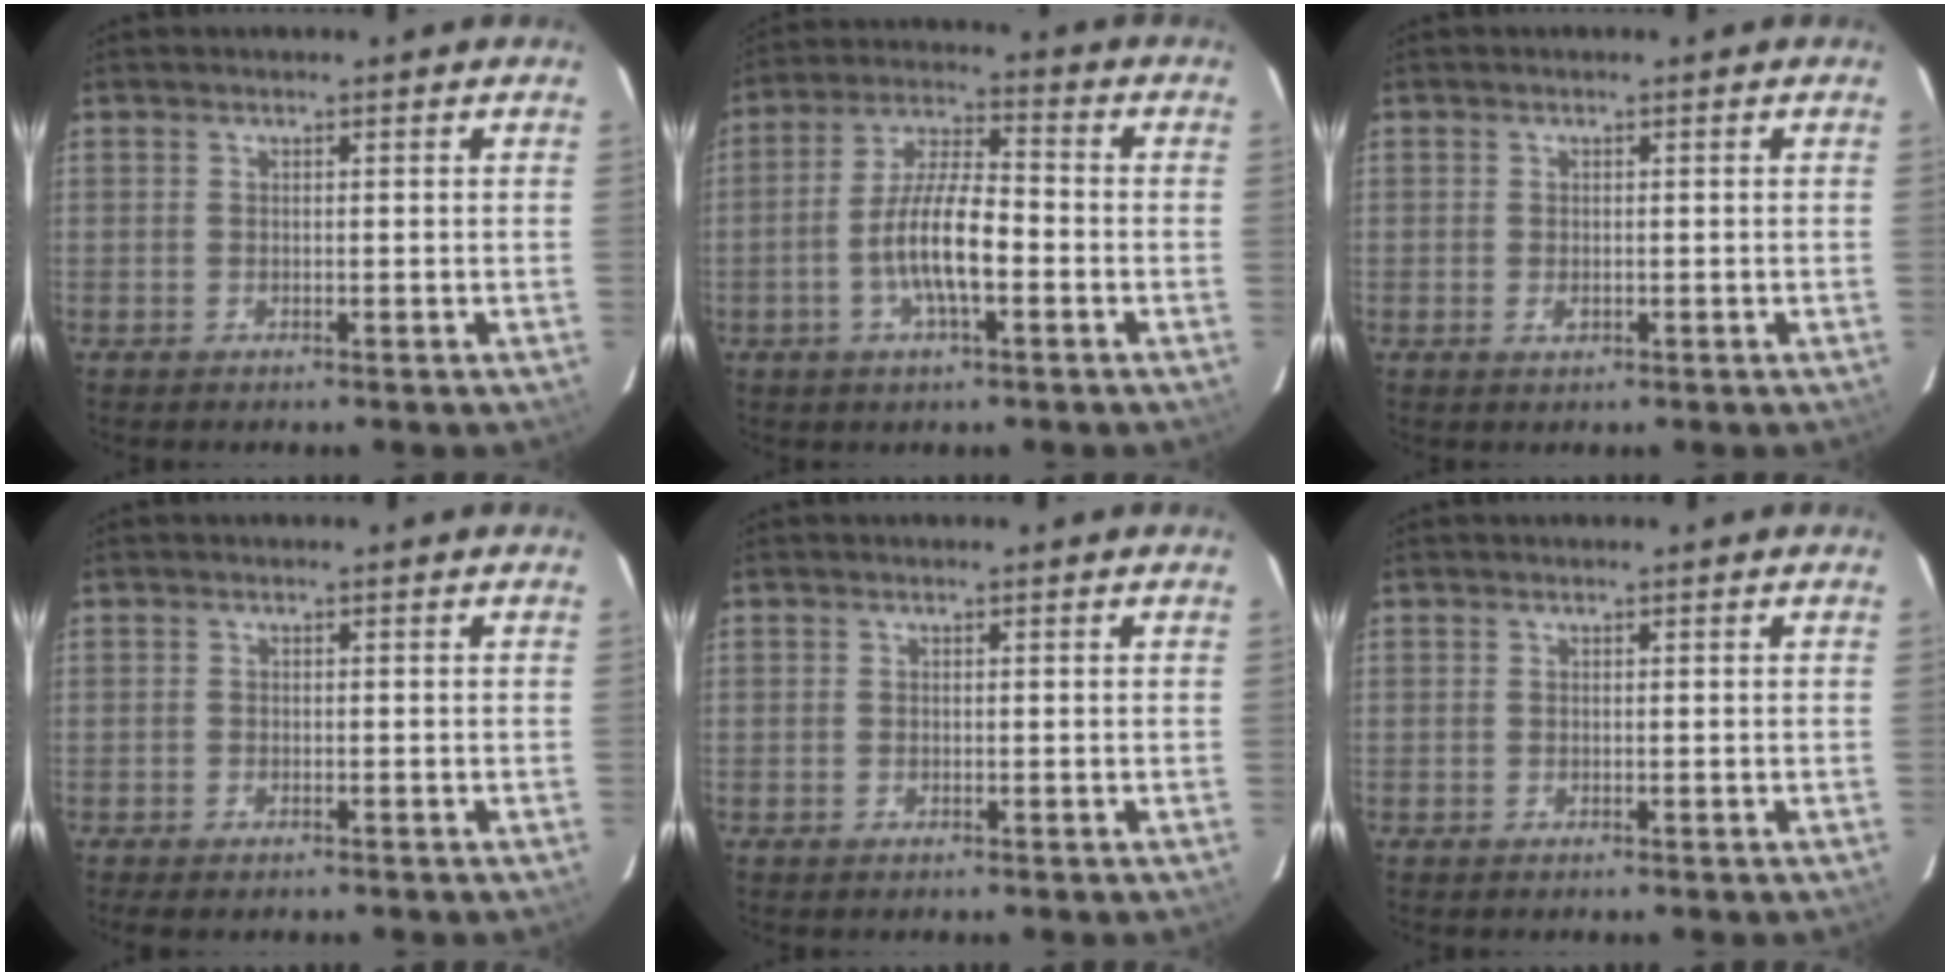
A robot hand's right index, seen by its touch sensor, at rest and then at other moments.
{"total": 10.8, "force": [-3.3, 2.9, 9.9], "torque": [-0.197, 0.002, -0.063]}
{"total": 1.3, "force": [-0.4, 1.0, 0.8], "torque": [-0.015, -0.001, -0.006]}
{"total": 2.1, "force": [-1.6, 0.9, 0.9], "torque": [-0.024, -0.006, -0.029]}
{"total": 0.0}
{"total": 0.0}